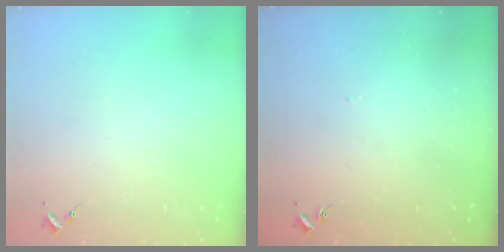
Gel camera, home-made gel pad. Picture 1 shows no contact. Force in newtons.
{"total": 2.9, "press": 2.9, "slide": 0.2}